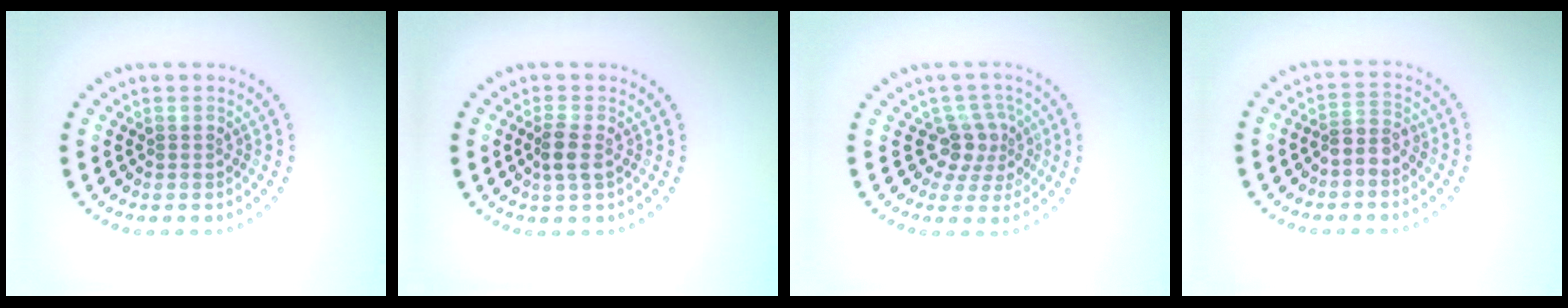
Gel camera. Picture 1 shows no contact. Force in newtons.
{"total": 1.9, "press": 1.6, "slide": 1.0}
{"total": 2.9, "press": 2.2, "slide": 1.9}
{"total": 2.2, "press": 1.8, "slide": 1.1}